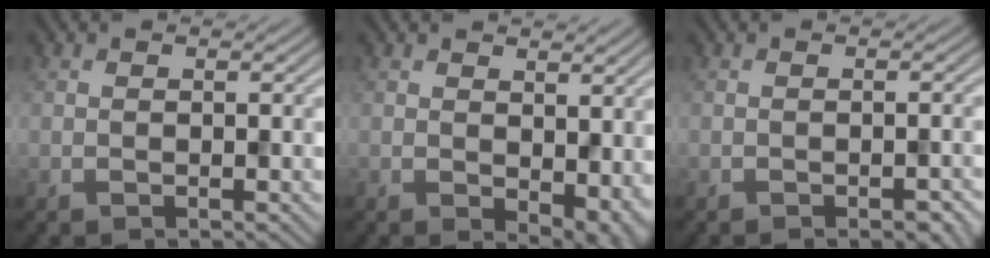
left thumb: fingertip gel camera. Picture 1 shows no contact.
{"total": 5.8, "force": [0.0, 3.6, 4.5], "torque": [-0.063, -0.022, 0.014]}
{"total": 2.6, "force": [-1.6, 0.8, 1.9], "torque": [-0.022, -0.002, -0.015]}